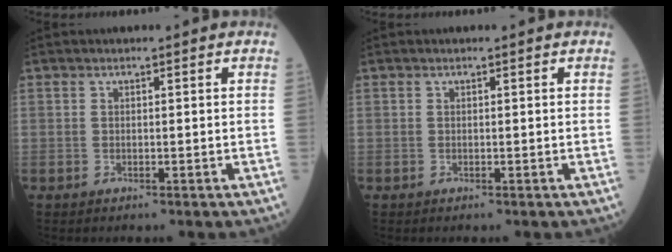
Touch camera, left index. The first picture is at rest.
{"total": 0.0}